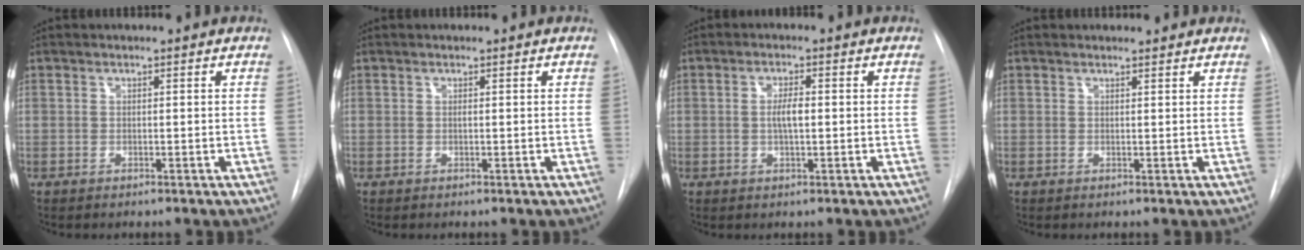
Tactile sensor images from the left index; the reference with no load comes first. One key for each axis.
{"total": 0.0}
{"total": 2.9, "fx": 0.1, "fy": 0.7, "fz": 2.8, "tx": -0.052, "ty": 0.002, "tz": 0.001}
{"total": 2.7, "fx": 2.6, "fy": 0.7, "fz": 0.5, "tx": -0.009, "ty": 0.014, "tz": 0.031}